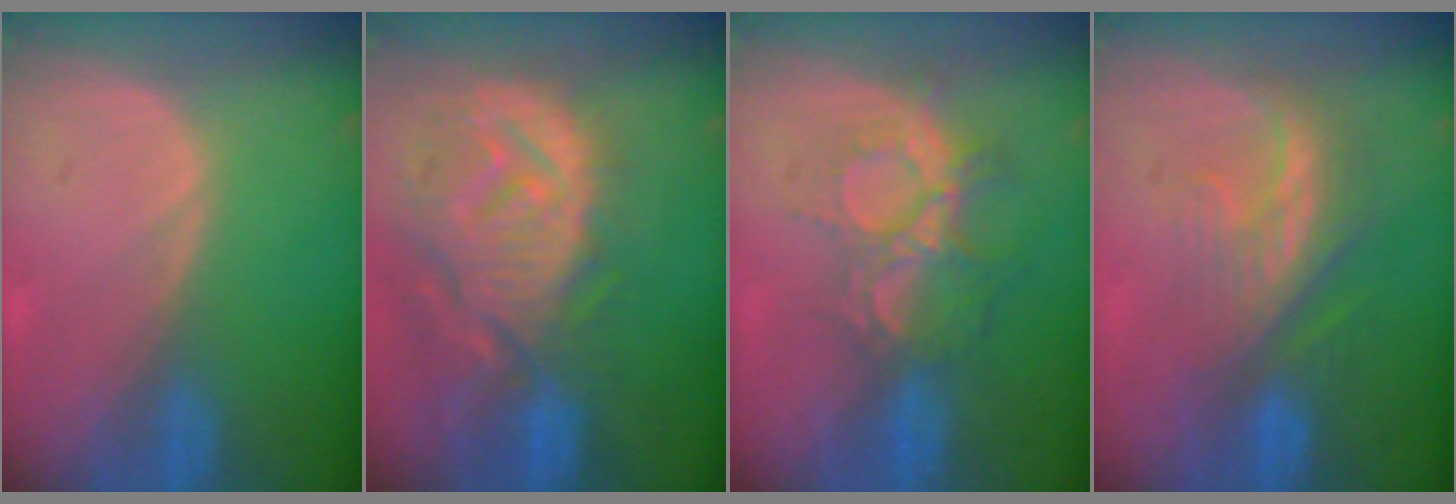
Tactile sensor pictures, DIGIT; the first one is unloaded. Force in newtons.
{"total": 13.0, "press": 11.4, "slide": 6.3}
{"total": 9.3, "press": 7.8, "slide": 5.0}
{"total": 8.3, "press": 7.5, "slide": 3.7}